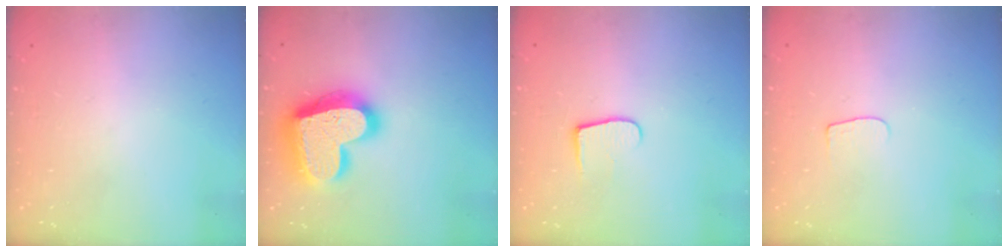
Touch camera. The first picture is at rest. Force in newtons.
{"total": 24.6, "press": 24.5, "slide": 1.9}
{"total": 6.6, "press": 6.6, "slide": 0.6}
{"total": 4.3, "press": 4.3, "slide": 0.5}